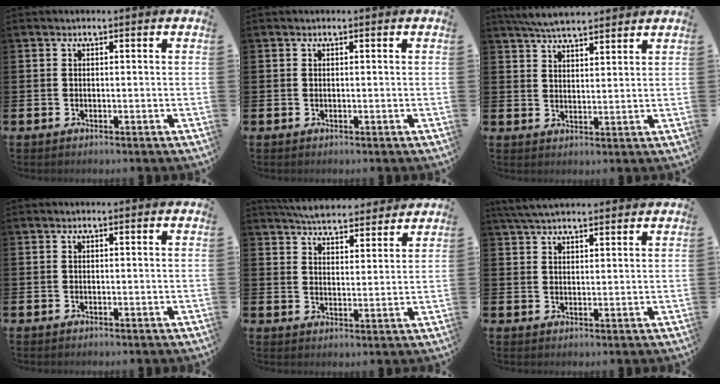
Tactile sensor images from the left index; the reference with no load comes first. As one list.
[{"total": 0.0}, {"total": 5.8, "force": [5.5, 0.9, 1.6], "torque": [-0.038, -0.019, 0.101]}, {"total": 0.0}, {"total": 5.7, "force": [5.6, 0.8, 0.7], "torque": [-0.025, -0.034, 0.100]}, {"total": 4.5, "force": [4.2, 0.9, 1.4], "torque": [-0.031, -0.012, 0.078]}]